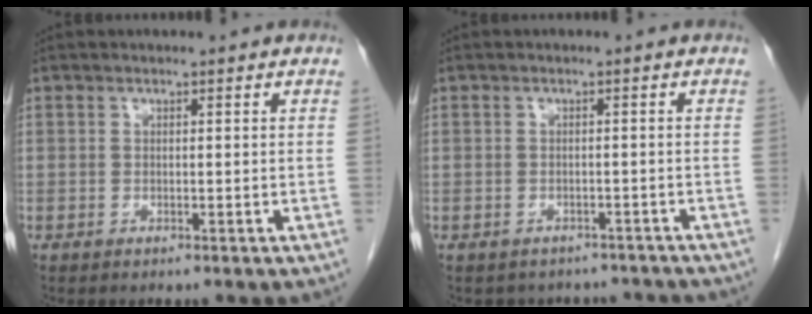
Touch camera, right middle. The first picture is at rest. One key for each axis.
{"total": 6.5, "fx": -5.8, "fy": 3.0, "fz": 0.4, "tx": -0.001, "ty": 0.015, "tz": -0.060}